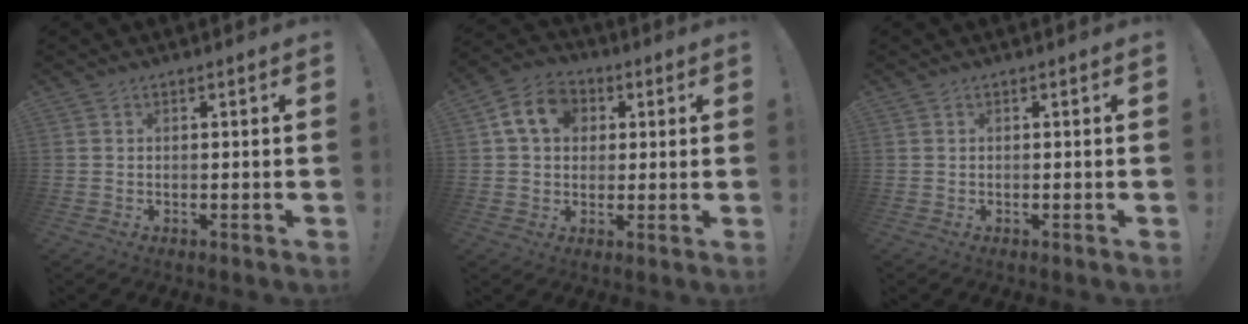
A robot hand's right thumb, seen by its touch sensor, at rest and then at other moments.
{"total": 11.5, "force": [3.5, 9.0, 6.2], "torque": [-0.094, 0.005, 0.070]}
{"total": 0.0}